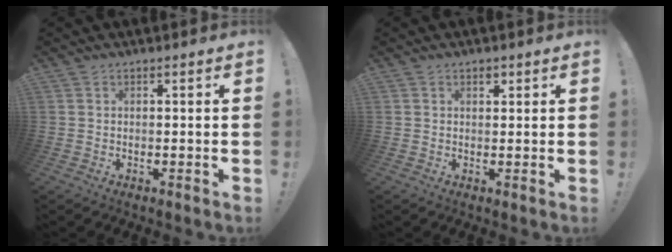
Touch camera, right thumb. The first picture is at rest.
{"total": 1.4, "force": [0.9, 0.9, 0.5], "torque": [0.002, -0.003, 0.013]}